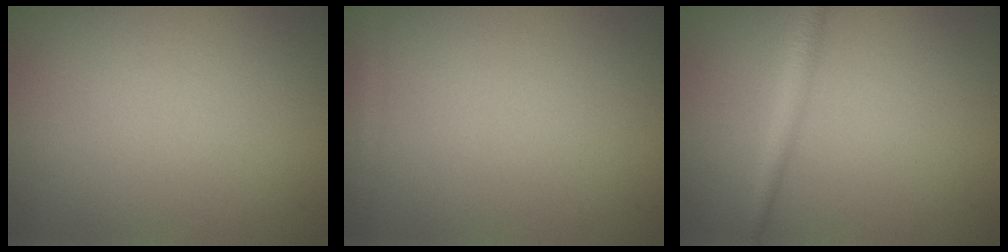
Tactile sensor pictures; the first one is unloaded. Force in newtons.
{"total": 1.0, "press": 1.0, "slide": 0.1}
{"total": 1.7, "press": 1.7, "slide": 0.0}